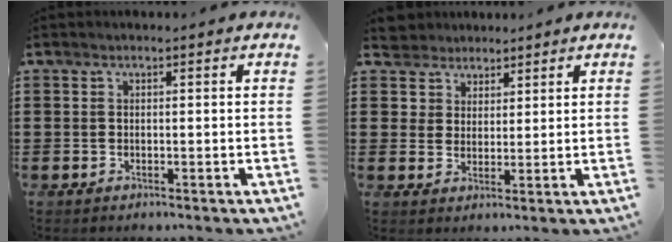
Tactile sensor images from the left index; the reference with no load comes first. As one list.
[{"total": 4.0, "force": [2.9, 2.7, -0.5], "torque": [-0.013, 0.003, 0.053]}]